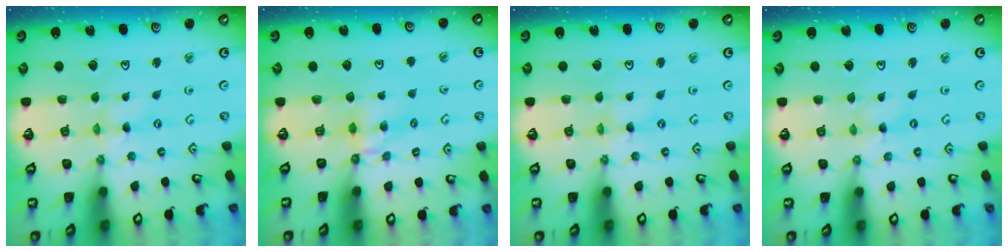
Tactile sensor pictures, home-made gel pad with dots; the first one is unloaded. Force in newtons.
{"total": 5.2, "press": 5.1, "slide": 1.0}
{"total": 0.0}
{"total": 0.0}